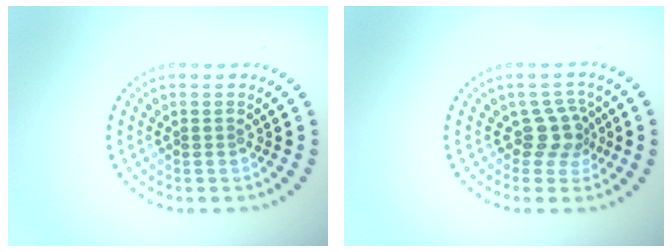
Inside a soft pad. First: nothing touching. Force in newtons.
{"total": 2.5, "press": 1.9, "slide": 1.6}